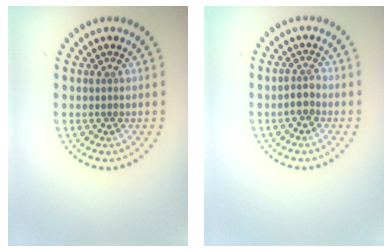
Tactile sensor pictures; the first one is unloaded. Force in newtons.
{"total": 1.6, "press": 1.3, "slide": 0.9}